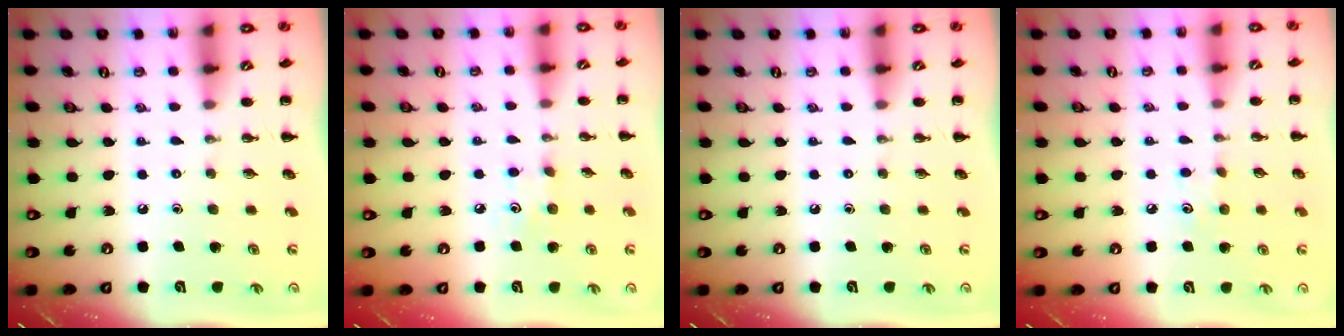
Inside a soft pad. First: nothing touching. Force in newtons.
{"total": 4.8, "press": 4.6, "slide": 1.4}
{"total": 0.0}
{"total": 5.3, "press": 5.1, "slide": 1.4}